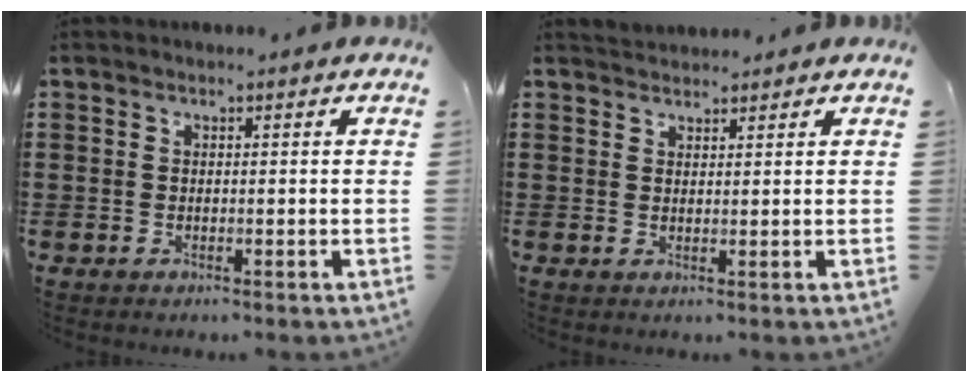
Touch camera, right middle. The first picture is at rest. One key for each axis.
{"total": 1.7, "fx": 1.7, "fy": 0.3, "fz": -0.2, "tx": 0.000, "ty": 0.004, "tz": 0.033}